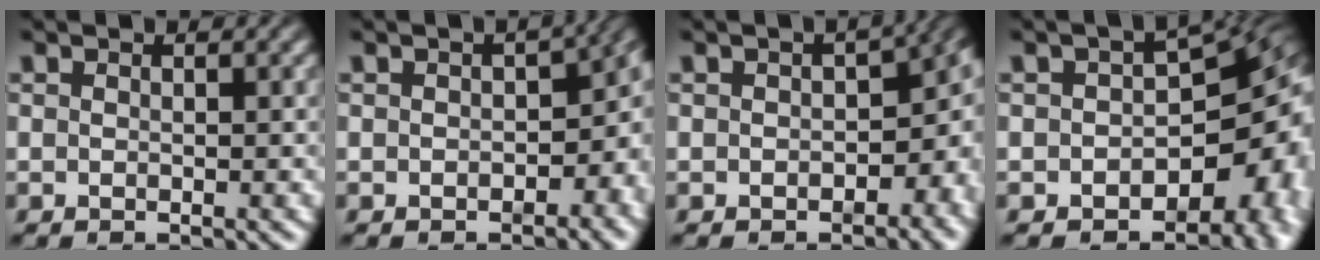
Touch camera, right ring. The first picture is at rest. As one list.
[{"total": 3.6, "force": [-0.6, 2.0, 2.9], "torque": [-0.014, 0.005, -0.007]}, {"total": 4.0, "force": [-0.6, 2.2, 3.3], "torque": [-0.017, 0.004, -0.008]}, {"total": 10.3, "force": [-2.1, 6.8, 7.4], "torque": [-0.061, -0.001, -0.035]}]